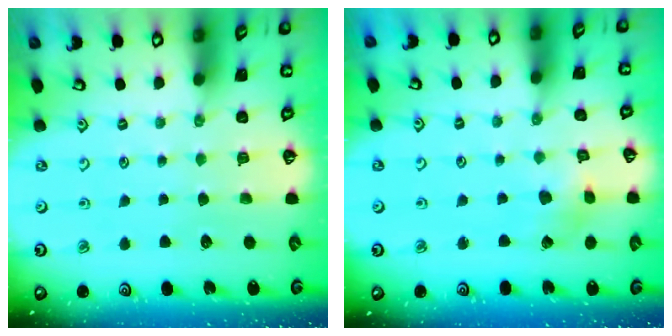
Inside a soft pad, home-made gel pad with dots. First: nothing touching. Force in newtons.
{"total": 3.0, "press": 2.9, "slide": 0.5}